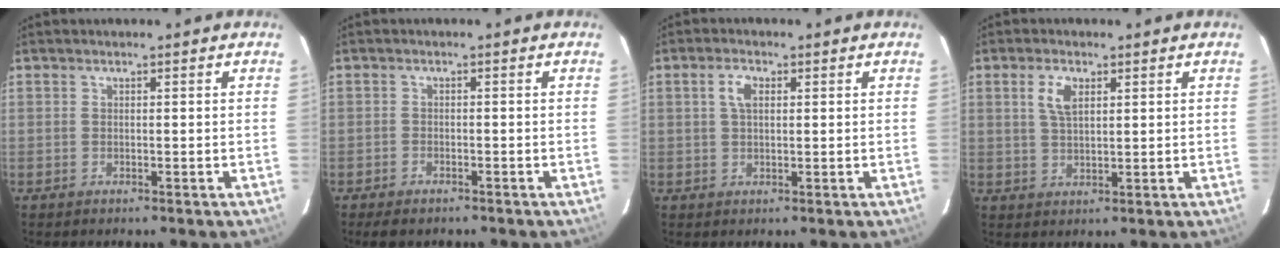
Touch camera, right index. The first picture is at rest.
{"total": 3.1, "force": [-2.3, 1.3, 1.6], "torque": [-0.045, -0.010, -0.034]}
{"total": 3.1, "force": [0.9, 1.7, 2.5], "torque": [-0.050, 0.009, 0.017]}
{"total": 4.4, "force": [1.8, 2.1, 3.5], "torque": [-0.067, 0.006, 0.035]}